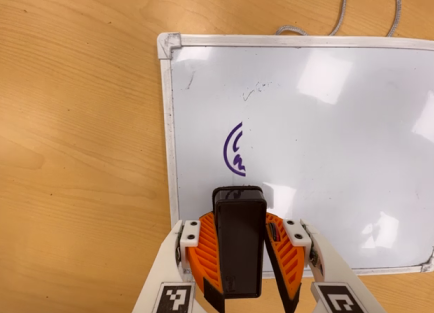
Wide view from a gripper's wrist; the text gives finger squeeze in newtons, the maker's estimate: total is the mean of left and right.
{"total": 9.0, "left": 9.2, "right": 8.8}